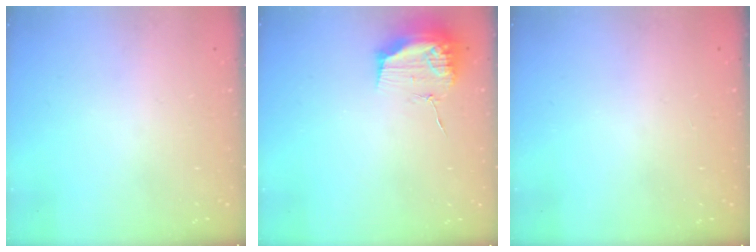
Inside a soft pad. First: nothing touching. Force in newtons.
{"total": 13.1, "press": 13.1, "slide": 0.1}
{"total": 0.0}